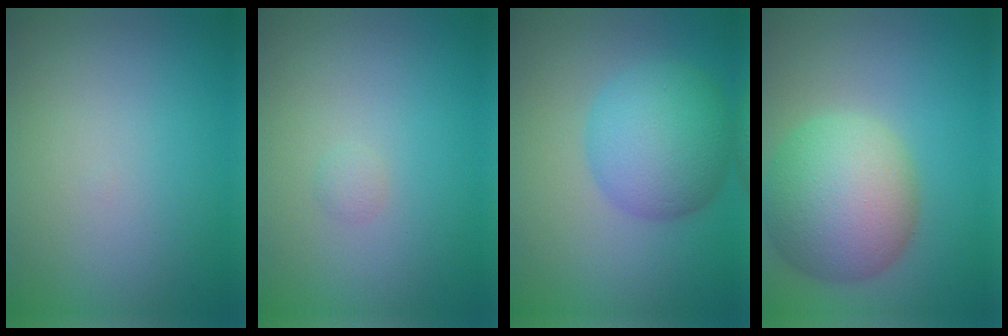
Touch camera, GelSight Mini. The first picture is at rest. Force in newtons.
{"total": 0.6, "press": 0.6, "slide": 0.0}
{"total": 6.9, "press": 6.9, "slide": 0.2}
{"total": 8.8, "press": 8.8, "slide": 0.5}